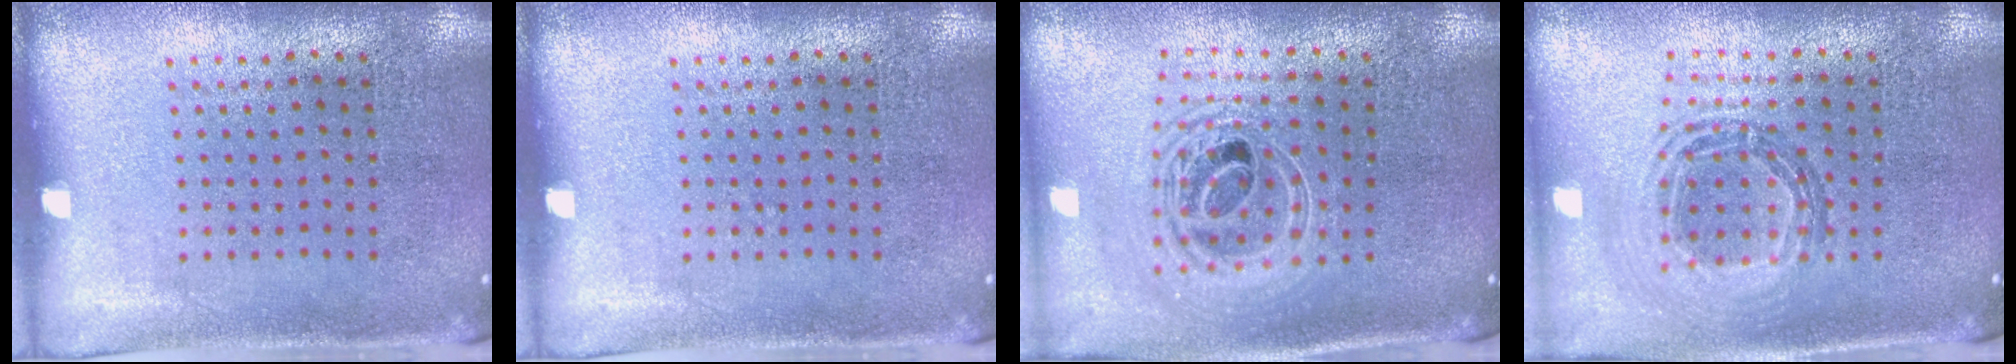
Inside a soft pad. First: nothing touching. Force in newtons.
{"total": 0.0}
{"total": 2.3, "press": 1.8, "slide": 1.4}
{"total": 0.9, "press": 0.9, "slide": 0.2}